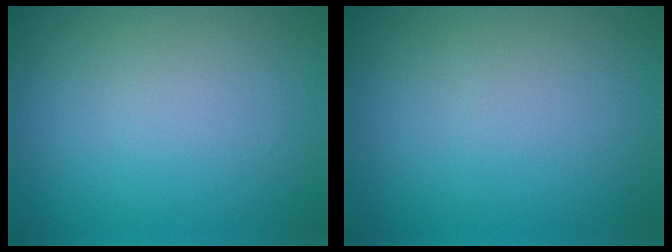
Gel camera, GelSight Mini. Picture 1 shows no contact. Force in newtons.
{"total": 0.0}